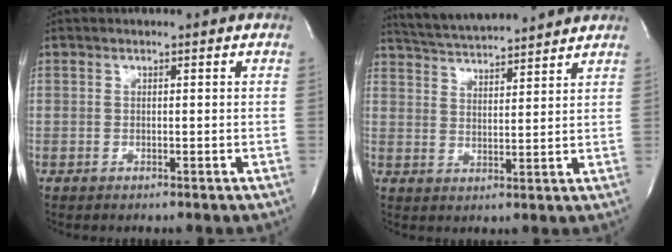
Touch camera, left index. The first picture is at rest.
{"total": 11.7, "force": [11.0, 0.4, 4.0], "torque": [-0.081, 0.018, 0.171]}